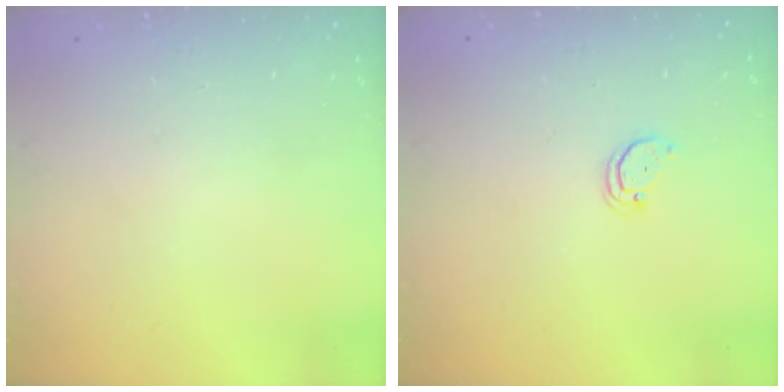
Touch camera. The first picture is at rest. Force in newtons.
{"total": 2.1, "press": 2.1, "slide": 0.2}